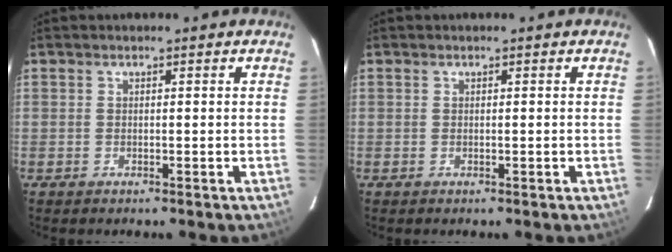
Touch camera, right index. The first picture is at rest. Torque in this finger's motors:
{"motor_torque": [0.00, 0.00, 0.03, 0.00]}